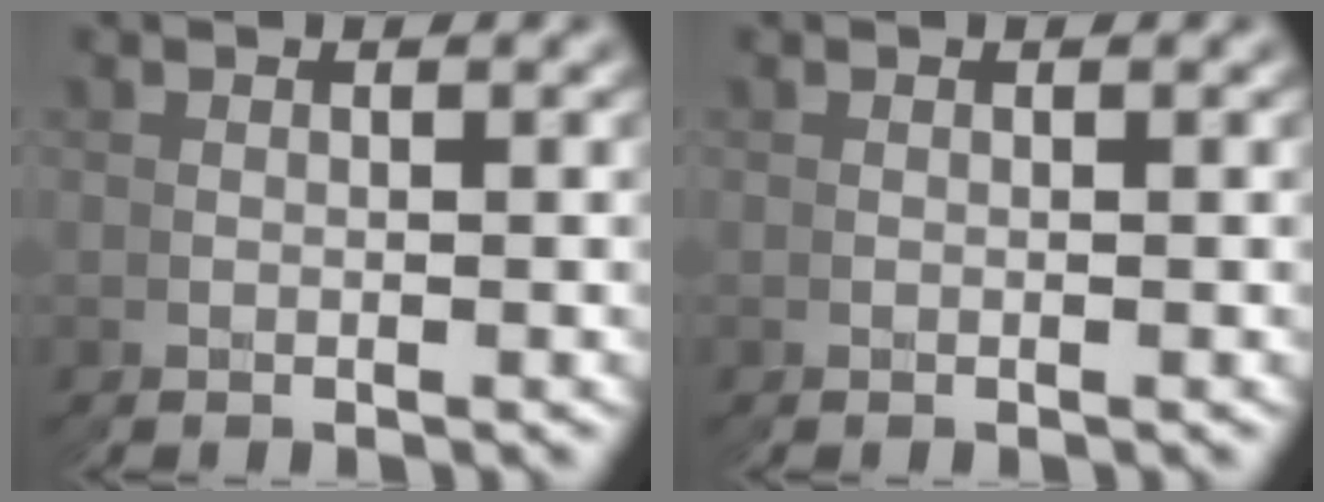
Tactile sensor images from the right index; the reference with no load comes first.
{"total": 0.0}